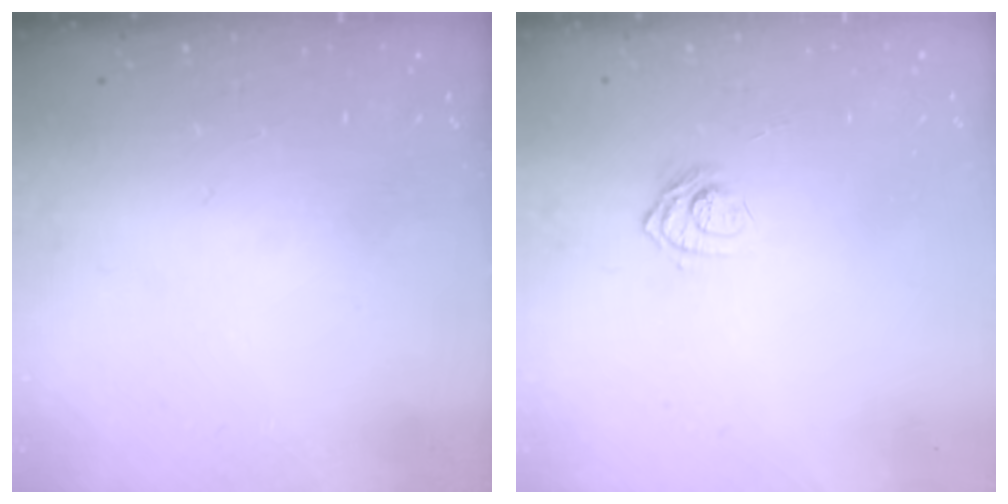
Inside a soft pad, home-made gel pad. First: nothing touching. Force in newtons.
{"total": 7.1, "press": 7.0, "slide": 1.6}